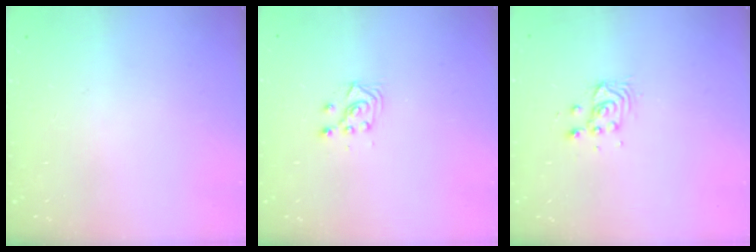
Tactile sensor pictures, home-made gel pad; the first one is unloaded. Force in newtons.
{"total": 3.7, "press": 3.6, "slide": 0.9}
{"total": 3.4, "press": 3.4, "slide": 0.4}